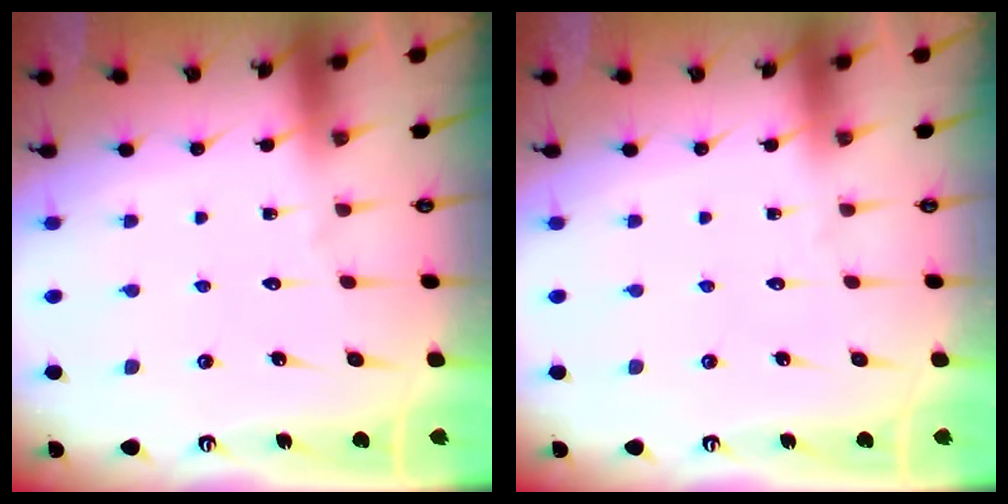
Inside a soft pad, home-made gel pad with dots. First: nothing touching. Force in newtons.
{"total": 0.0}